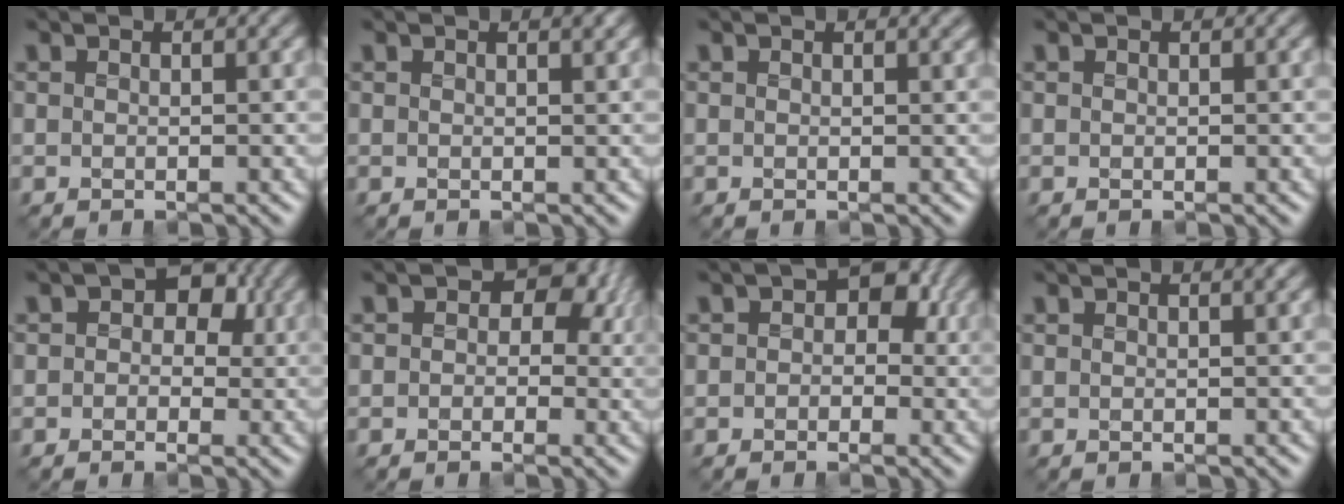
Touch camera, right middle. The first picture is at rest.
{"total": 0.8, "force": [0.5, 0.1, 0.6], "torque": [-0.008, 0.000, 0.006]}
{"total": 0.7, "force": [0.6, 0.1, 0.4], "torque": [-0.006, 0.002, 0.011]}
{"total": 0.0}
{"total": 5.2, "force": [1.2, 3.9, 3.2], "torque": [-0.024, 0.017, -0.020]}
{"total": 6.3, "force": [1.8, 4.6, 4.0], "torque": [-0.034, 0.018, -0.006]}
{"total": 4.6, "force": [0.8, 3.3, 3.0], "torque": [-0.017, 0.012, -0.015]}
{"total": 0.7, "force": [0.4, 0.0, 0.6], "torque": [-0.011, 0.000, 0.005]}